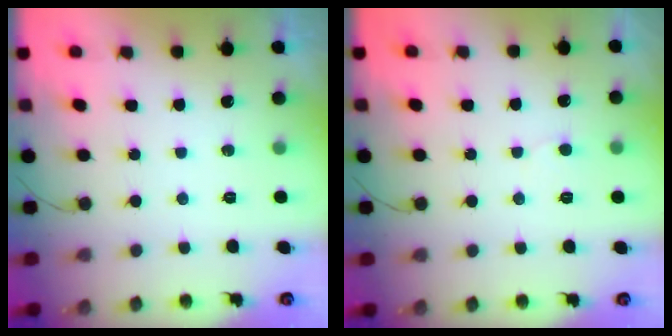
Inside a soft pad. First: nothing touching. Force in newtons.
{"total": 5.4, "press": 5.4, "slide": 0.5}